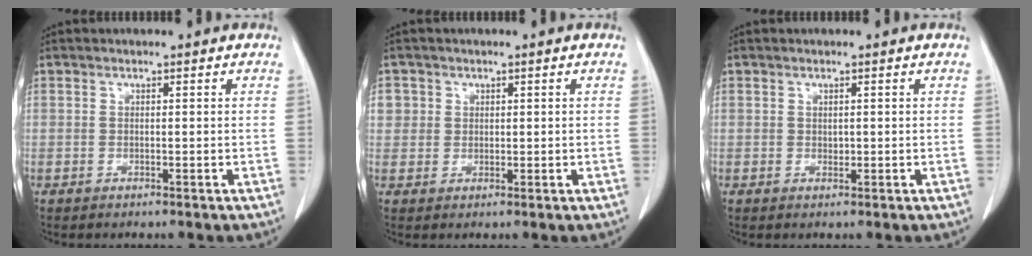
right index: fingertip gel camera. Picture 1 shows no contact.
{"total": 3.0, "force": [1.0, 2.8, 0.2], "torque": [0.010, 0.000, 0.016]}
{"total": 0.7, "force": [0.1, 0.5, 0.5], "torque": [-0.006, 0.000, 0.003]}